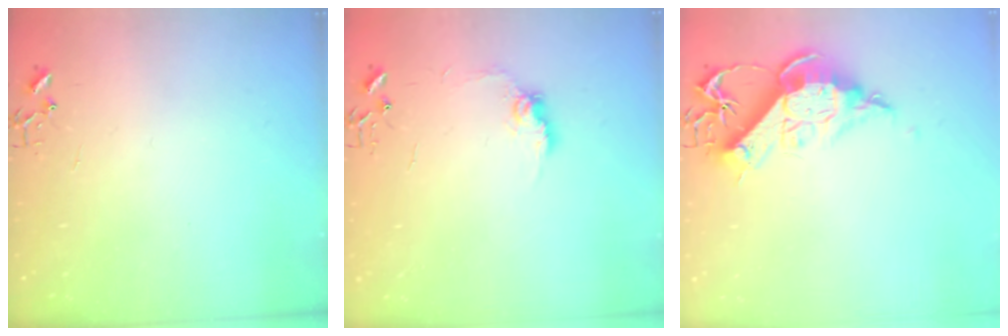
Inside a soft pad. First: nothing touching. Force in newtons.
{"total": 8.6, "press": 8.6, "slide": 0.4}
{"total": 13.7, "press": 13.6, "slide": 1.5}